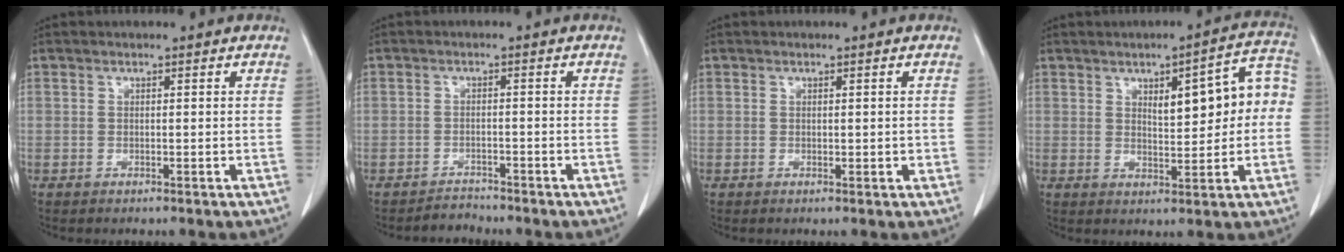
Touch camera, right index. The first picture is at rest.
{"total": 2.0, "force": [-1.8, 0.5, -0.8], "torque": [0.018, -0.003, -0.031]}
{"total": 1.2, "force": [0.2, 0.6, 1.1], "torque": [-0.017, -0.003, 0.006]}
{"total": 10.2, "force": [1.5, 3.5, 9.5], "torque": [-0.117, 0.036, 0.023]}